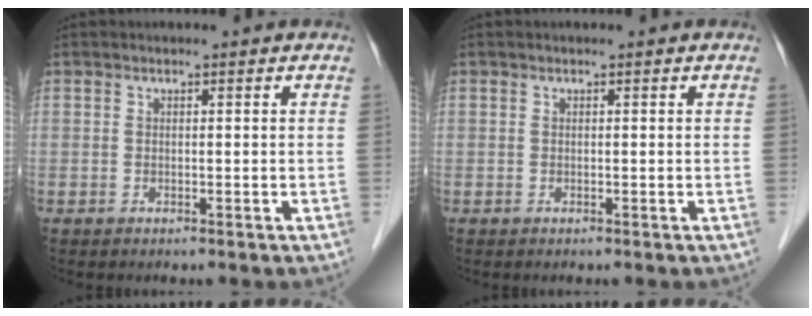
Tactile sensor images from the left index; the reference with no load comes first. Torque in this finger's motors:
{"motor_torque": [0.00, 0.00, 0.00, 0.00]}